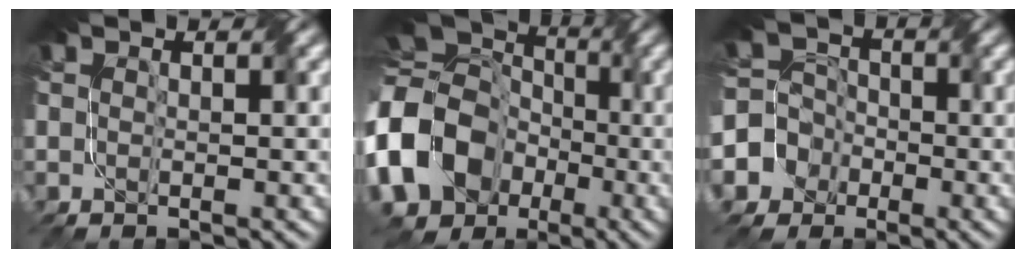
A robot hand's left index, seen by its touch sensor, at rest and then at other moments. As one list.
[{"total": 18.7, "force": [-5.1, 15.4, 9.3], "torque": [-0.208, -0.012, -0.128]}, {"total": 6.1, "force": [-3.0, 5.3, 0.6], "torque": [-0.014, 0.007, -0.073]}]